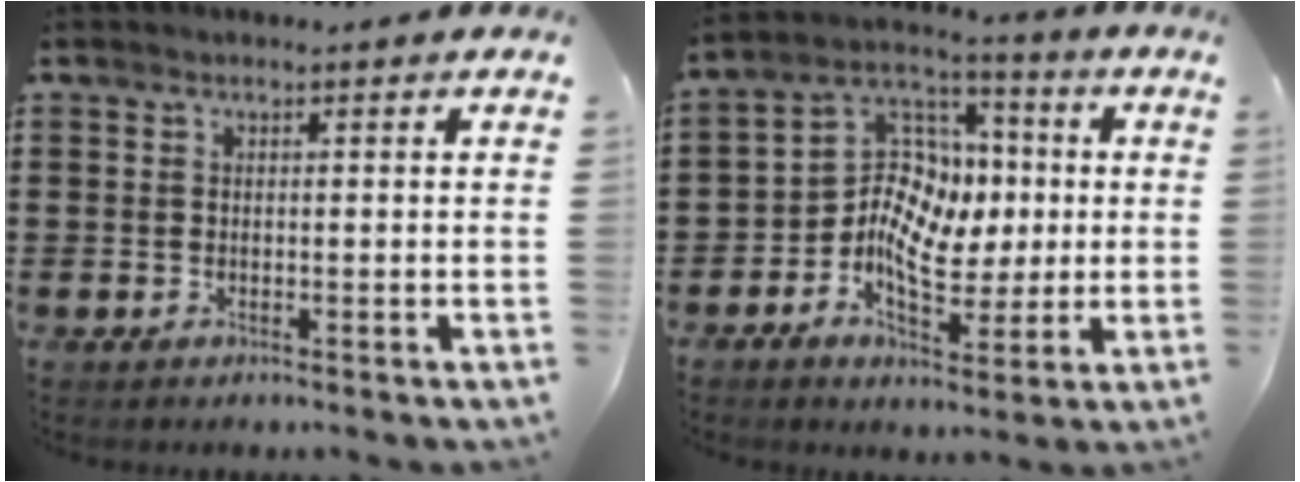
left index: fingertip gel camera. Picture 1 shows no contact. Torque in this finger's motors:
{"motor_torque": [1.37, 0.77, 1.05, 0.21]}